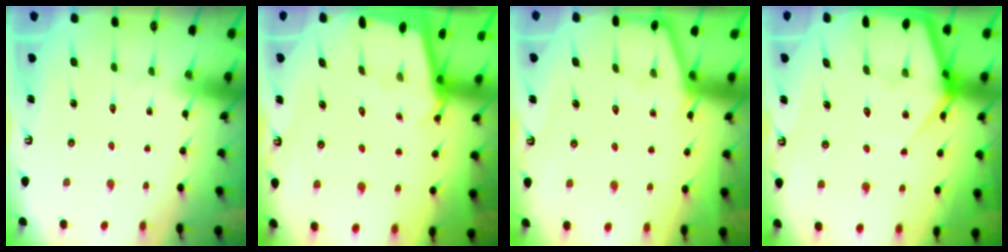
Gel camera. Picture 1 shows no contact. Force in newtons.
{"total": 1.6, "press": 1.6, "slide": 0.2}
{"total": 5.0, "press": 5.0, "slide": 0.3}
{"total": 9.0, "press": 8.9, "slide": 0.8}